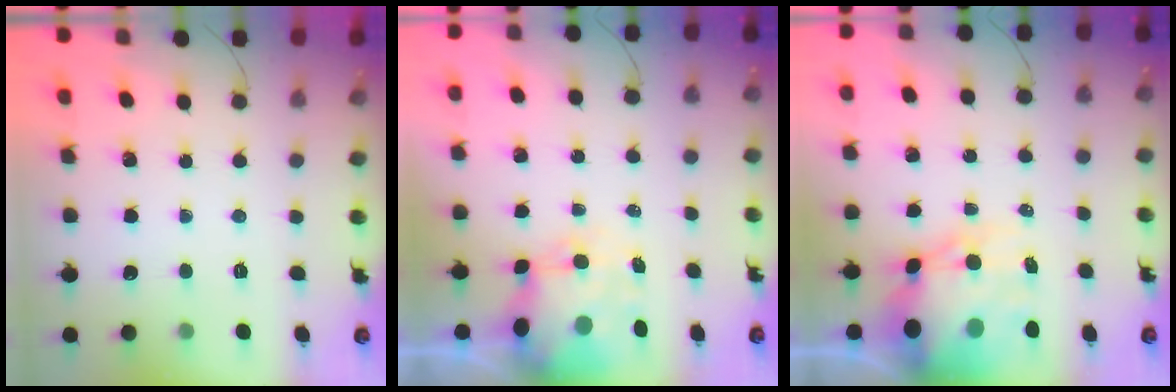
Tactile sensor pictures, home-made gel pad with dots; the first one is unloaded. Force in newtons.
{"total": 8.5, "press": 8.2, "slide": 2.2}
{"total": 15.7, "press": 15.2, "slide": 3.7}